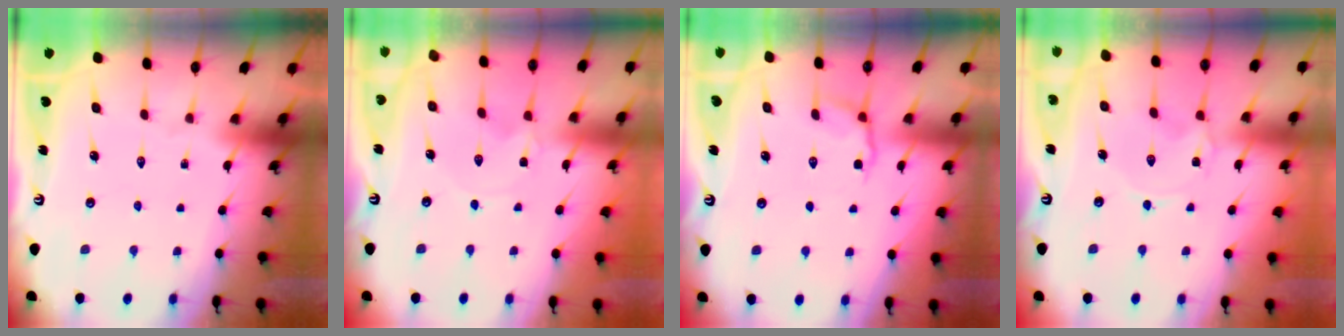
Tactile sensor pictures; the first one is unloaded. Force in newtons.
{"total": 0.0}
{"total": 3.9, "press": 3.5, "slide": 1.7}
{"total": 2.6, "press": 2.6, "slide": 0.4}